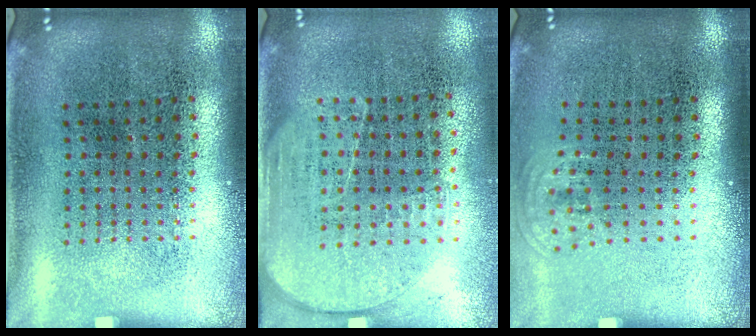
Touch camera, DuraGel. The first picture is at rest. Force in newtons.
{"total": 1.7, "press": 1.5, "slide": 0.9}
{"total": 0.7, "press": 0.5, "slide": 0.4}